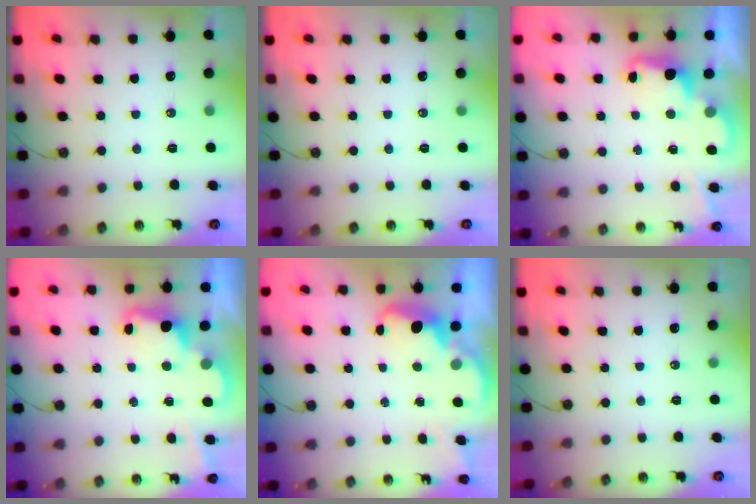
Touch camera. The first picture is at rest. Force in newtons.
{"total": 0.0}
{"total": 2.4, "press": 2.4, "slide": 0.6}
{"total": 2.6, "press": 2.5, "slide": 0.6}
{"total": 3.0, "press": 3.0, "slide": 0.6}
{"total": 0.0}